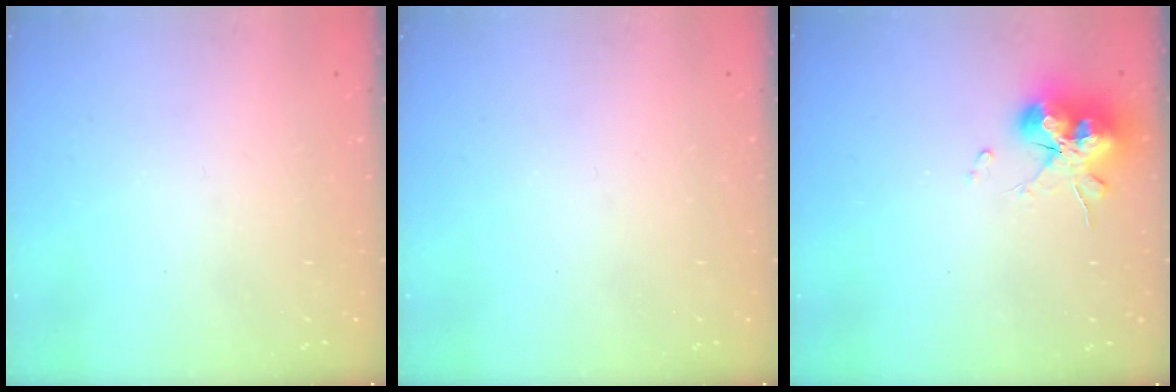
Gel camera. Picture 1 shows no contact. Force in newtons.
{"total": 0.0}
{"total": 13.8, "press": 13.7, "slide": 1.5}